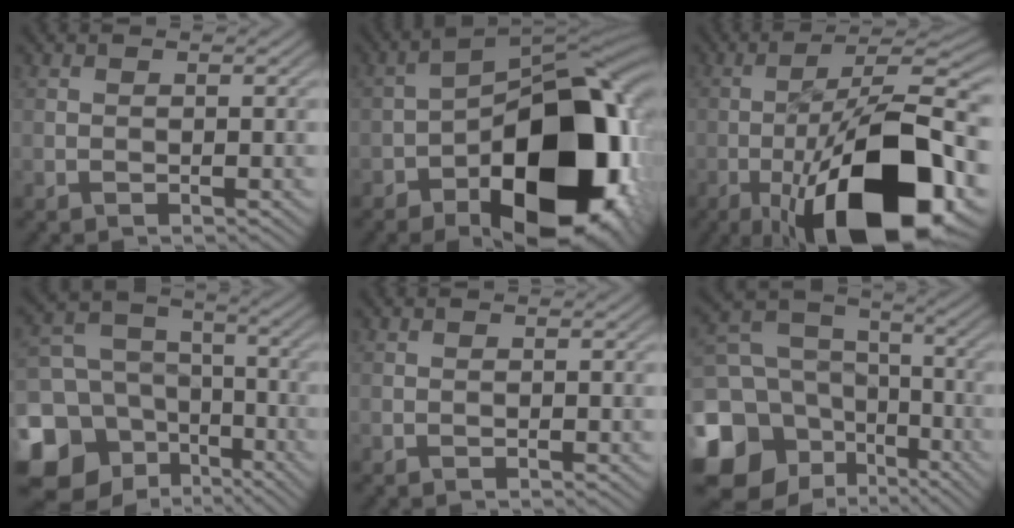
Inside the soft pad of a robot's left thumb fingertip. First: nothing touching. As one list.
[{"total": 20.6, "force": [-7.9, 11.2, 15.4], "torque": [-0.200, -0.017, -0.122]}, {"total": 19.1, "force": [-7.9, 6.2, 16.2], "torque": [-0.256, 0.007, -0.136]}, {"total": 15.5, "force": [-6.1, 12.6, 6.8], "torque": [-0.215, -0.035, -0.100]}, {"total": 0.0}, {"total": 16.9, "force": [-6.1, 13.6, 8.1], "torque": [-0.253, -0.035, -0.101]}]